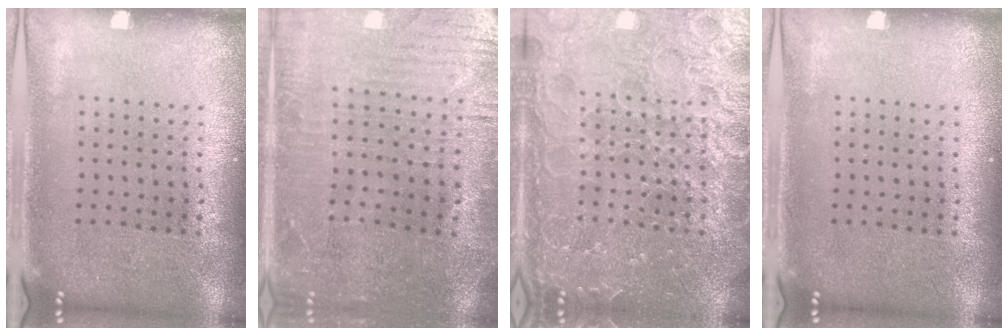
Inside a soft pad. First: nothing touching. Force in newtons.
{"total": 1.4, "press": 1.3, "slide": 0.5}
{"total": 7.0, "press": 7.0, "slide": 1.0}
{"total": 0.0}